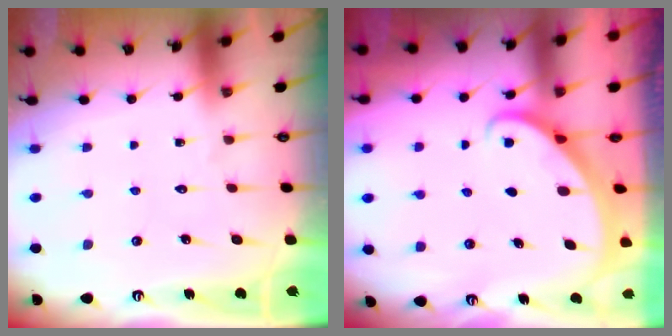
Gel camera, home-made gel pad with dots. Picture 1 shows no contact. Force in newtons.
{"total": 1.8, "press": 1.8, "slide": 0.0}